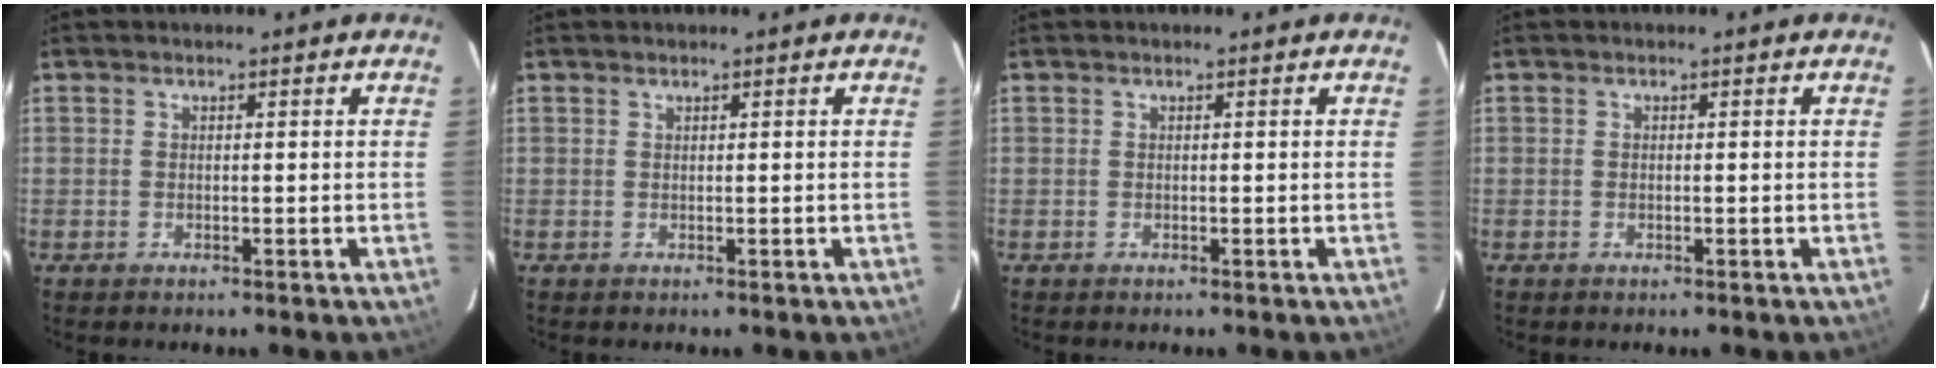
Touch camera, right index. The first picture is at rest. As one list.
[{"total": 0.0}, {"total": 0.0}, {"total": 0.0}]